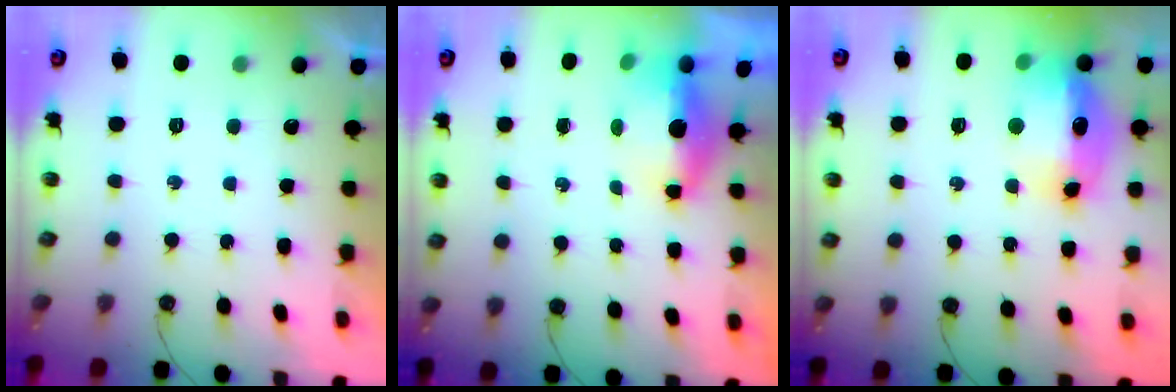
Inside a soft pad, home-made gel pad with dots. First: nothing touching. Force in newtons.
{"total": 13.2, "press": 7.1, "slide": 11.1}
{"total": 15.7, "press": 15.6, "slide": 1.5}